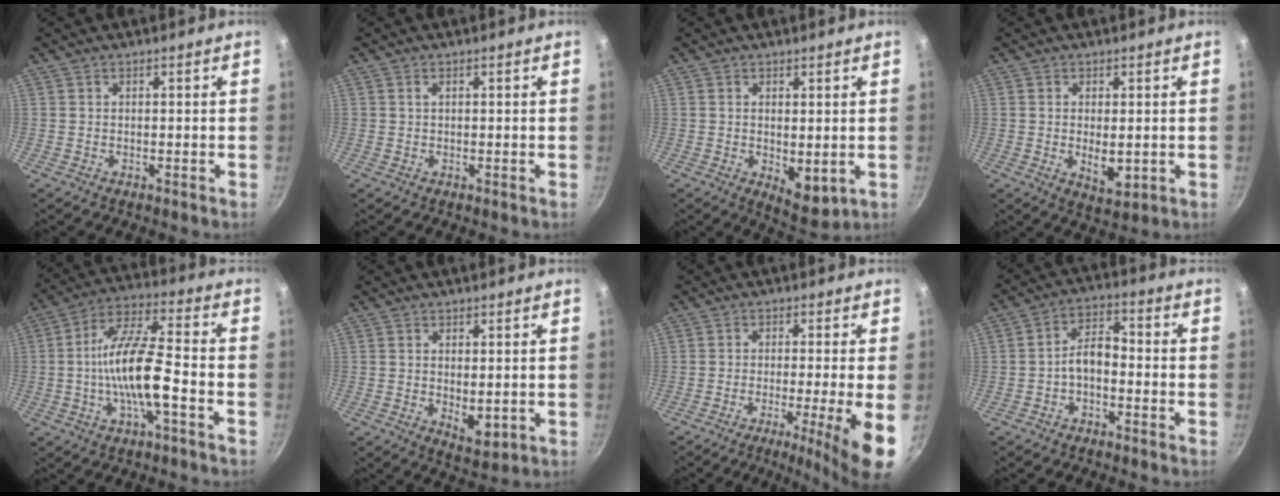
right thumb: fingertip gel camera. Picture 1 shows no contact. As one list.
[{"total": 0.6, "force": [0.2, 0.3, 0.4], "torque": [-0.008, 0.002, 0.004]}, {"total": 5.8, "force": [-0.1, 2.9, 5.1], "torque": [-0.065, -0.019, 0.006]}, {"total": 5.2, "force": [-0.3, 2.4, 4.6], "torque": [-0.072, -0.014, 0.003]}, {"total": 13.5, "force": [-3.1, 3.8, 12.6], "torque": [-0.235, 0.036, -0.067]}, {"total": 5.0, "force": [-0.1, 2.4, 4.3], "torque": [-0.065, -0.015, 0.004]}, {"total": 10.0, "force": [-3.3, 0.4, 9.4], "torque": [-0.141, -0.002, -0.051]}, {"total": 5.6, "force": [-2.1, 3.0, 4.2], "torque": [-0.067, 0.038, -0.042]}]